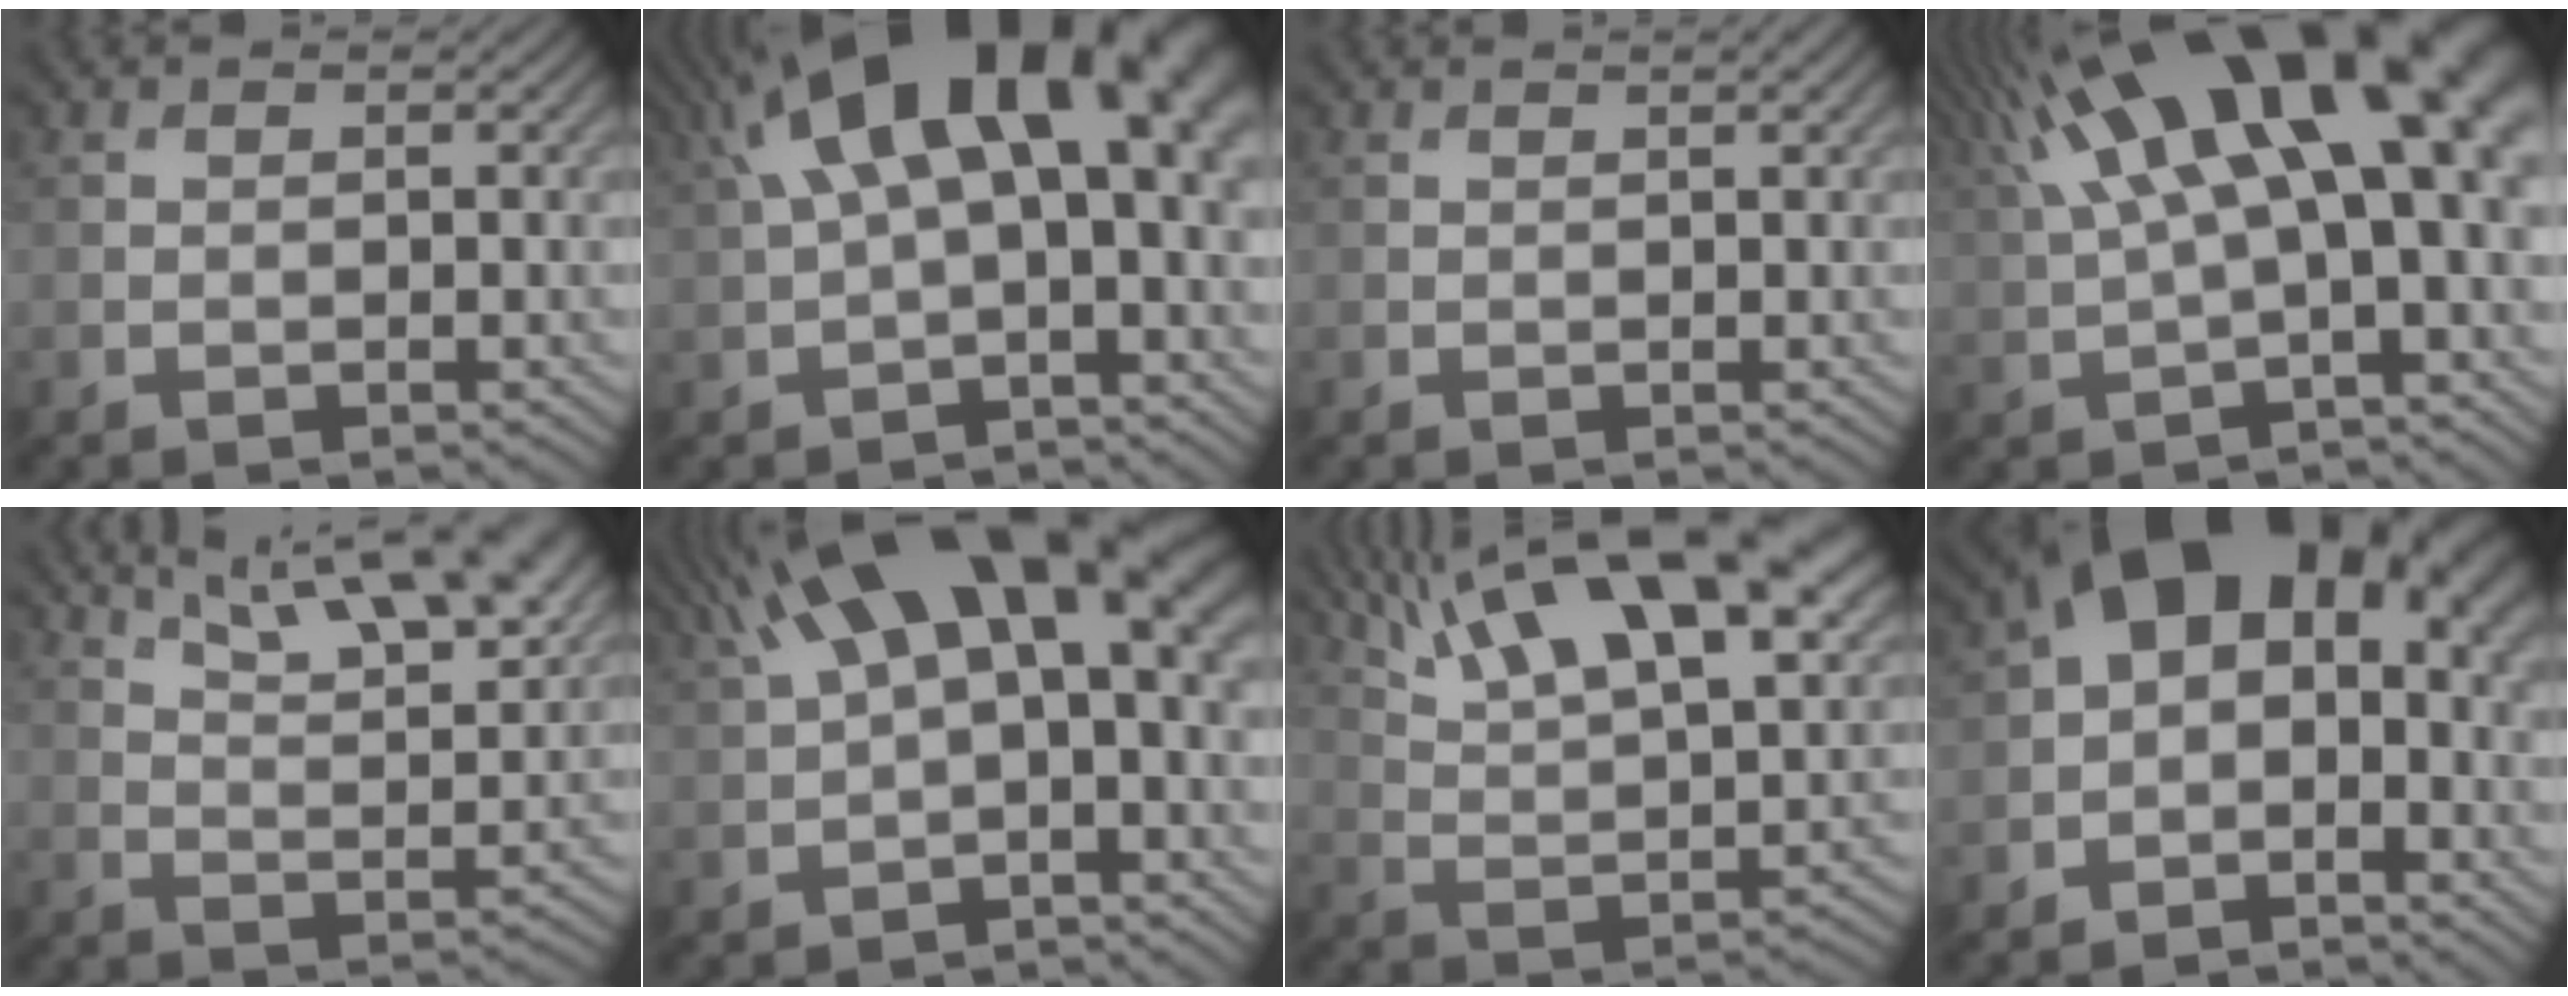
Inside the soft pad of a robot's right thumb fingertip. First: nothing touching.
{"total": 16.6, "force": [4.5, 7.7, 14.0], "torque": [-0.229, 0.032, 0.083]}
{"total": 1.0, "force": [0.7, -0.3, 0.7], "torque": [-0.008, 0.003, 0.012]}
{"total": 19.0, "force": [5.7, 6.9, 16.7], "torque": [-0.264, 0.041, 0.105]}
{"total": 12.4, "force": [8.4, 3.7, 8.4], "torque": [-0.127, 0.013, 0.132]}
{"total": 15.2, "force": [4.7, 6.5, 12.9], "torque": [-0.224, 0.029, 0.083]}
{"total": 19.3, "force": [11.9, 6.2, 13.9], "torque": [-0.238, 0.038, 0.191]}
{"total": 14.3, "force": [1.1, 8.8, 11.3], "torque": [-0.176, 0.005, 0.020]}